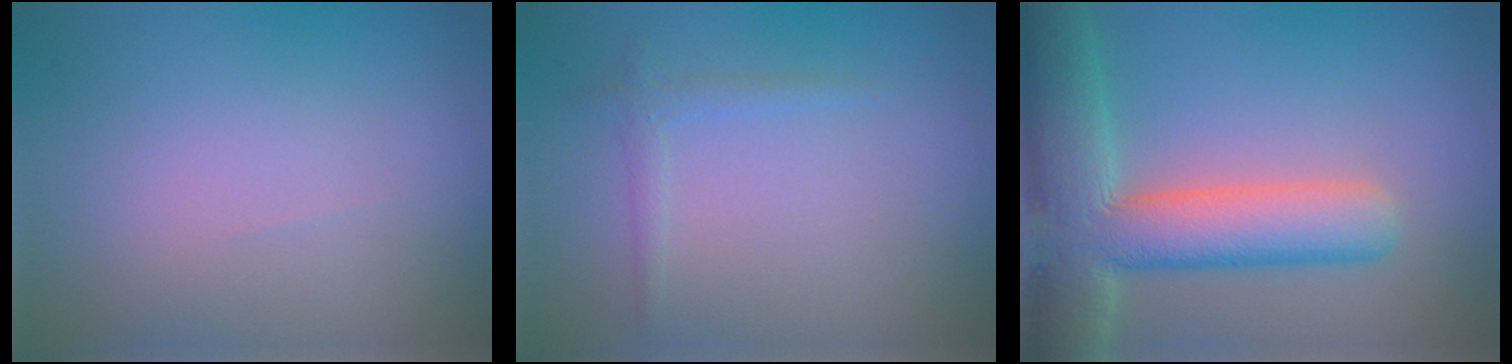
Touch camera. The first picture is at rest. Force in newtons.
{"total": 1.1, "press": 1.1, "slide": 0.1}
{"total": 9.7, "press": 9.6, "slide": 0.7}